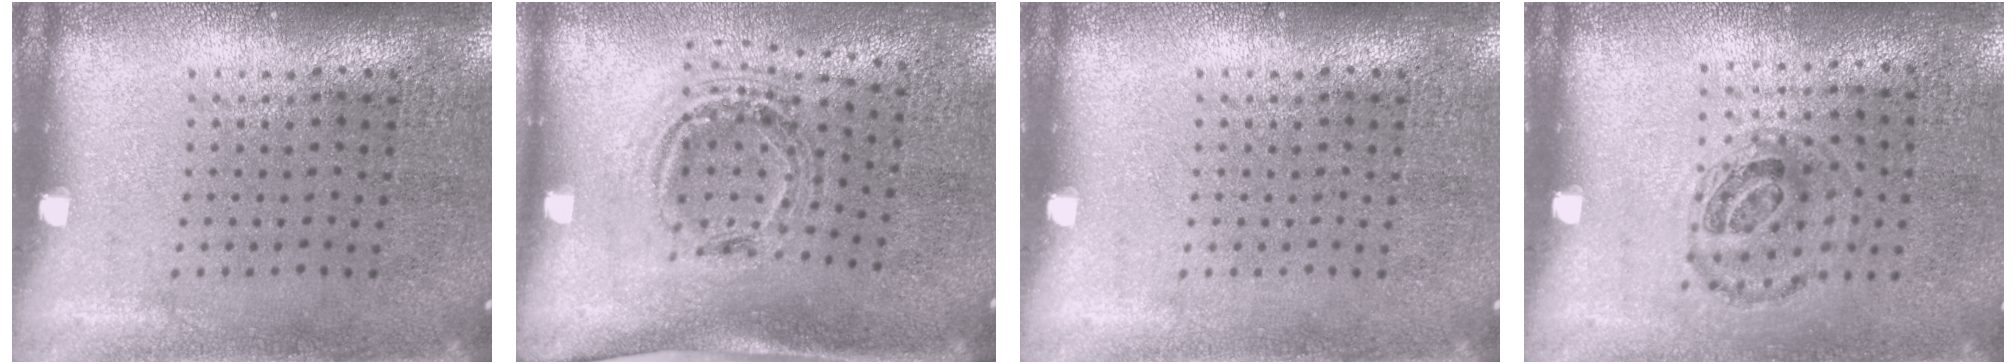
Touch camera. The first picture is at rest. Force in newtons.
{"total": 1.1, "press": 1.0, "slide": 0.4}
{"total": 0.0}
{"total": 0.9, "press": 0.7, "slide": 0.5}